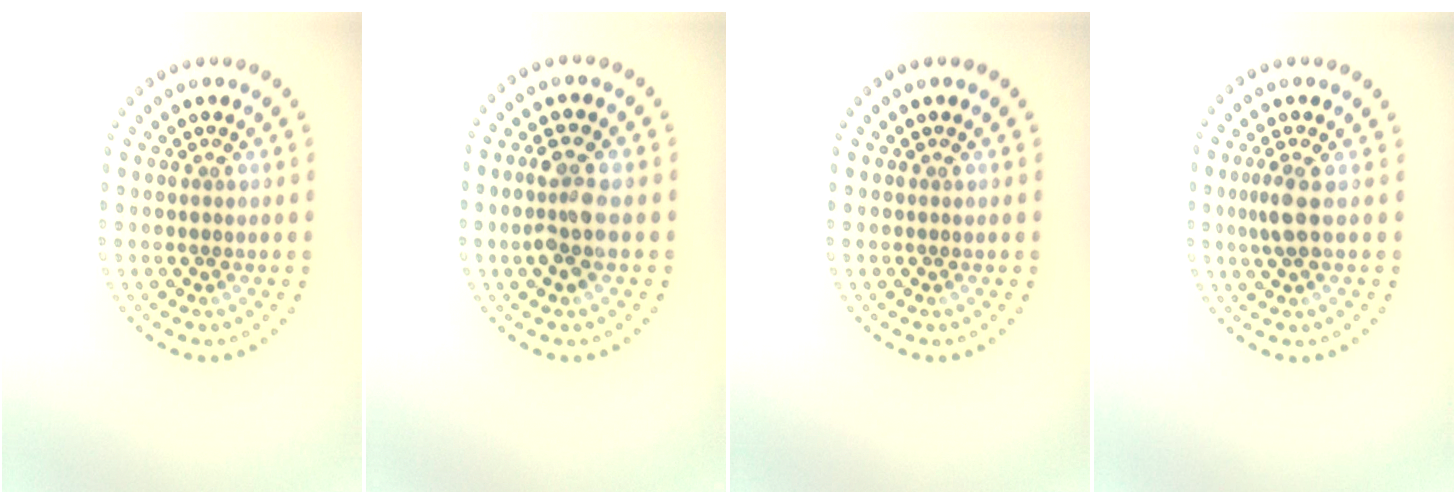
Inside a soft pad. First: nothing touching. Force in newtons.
{"total": 2.9, "press": 2.8, "slide": 0.8}
{"total": 0.0}
{"total": 2.1, "press": 1.8, "slide": 1.2}